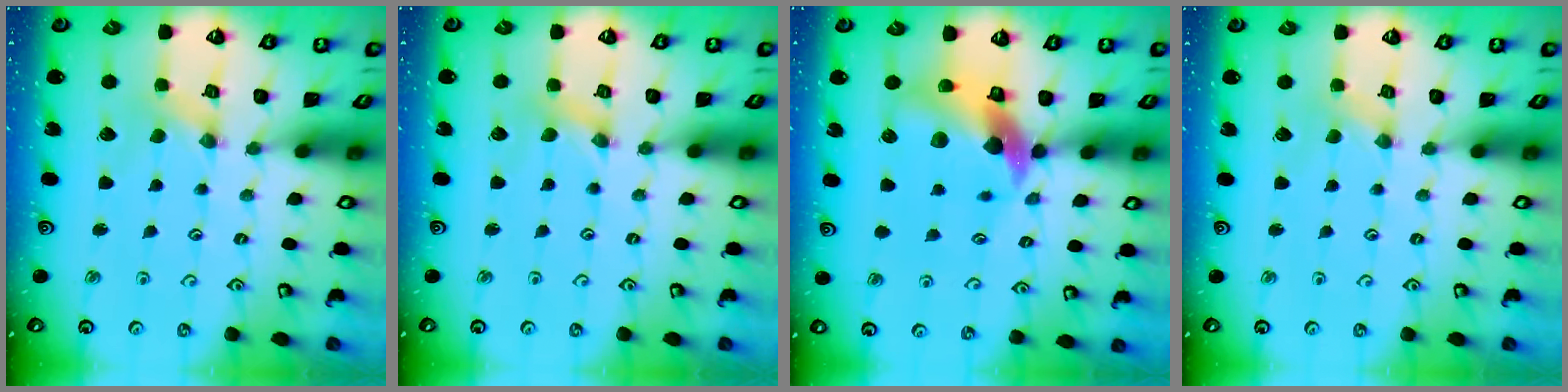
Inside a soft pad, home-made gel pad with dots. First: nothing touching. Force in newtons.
{"total": 0.9, "press": 0.9, "slide": 0.2}
{"total": 12.0, "press": 11.9, "slide": 1.6}
{"total": 0.0}